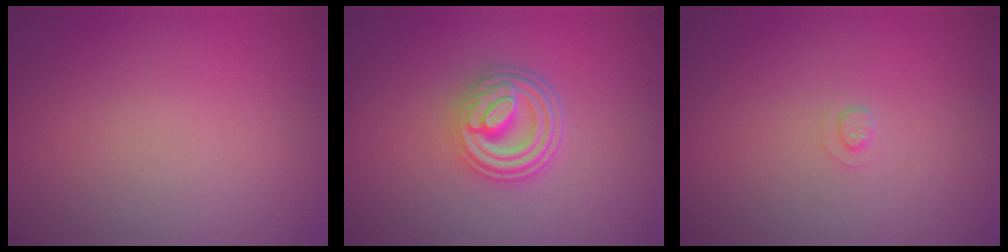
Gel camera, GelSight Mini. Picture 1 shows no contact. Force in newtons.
{"total": 4.8, "press": 3.7, "slide": 3.1}
{"total": 0.9, "press": 0.9, "slide": 0.2}